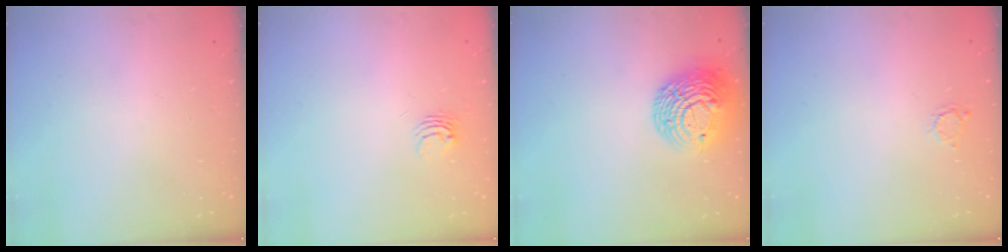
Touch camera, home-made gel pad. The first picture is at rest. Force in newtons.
{"total": 4.0, "press": 3.9, "slide": 0.3}
{"total": 14.2, "press": 14.1, "slide": 1.0}
{"total": 2.8, "press": 2.8, "slide": 0.4}